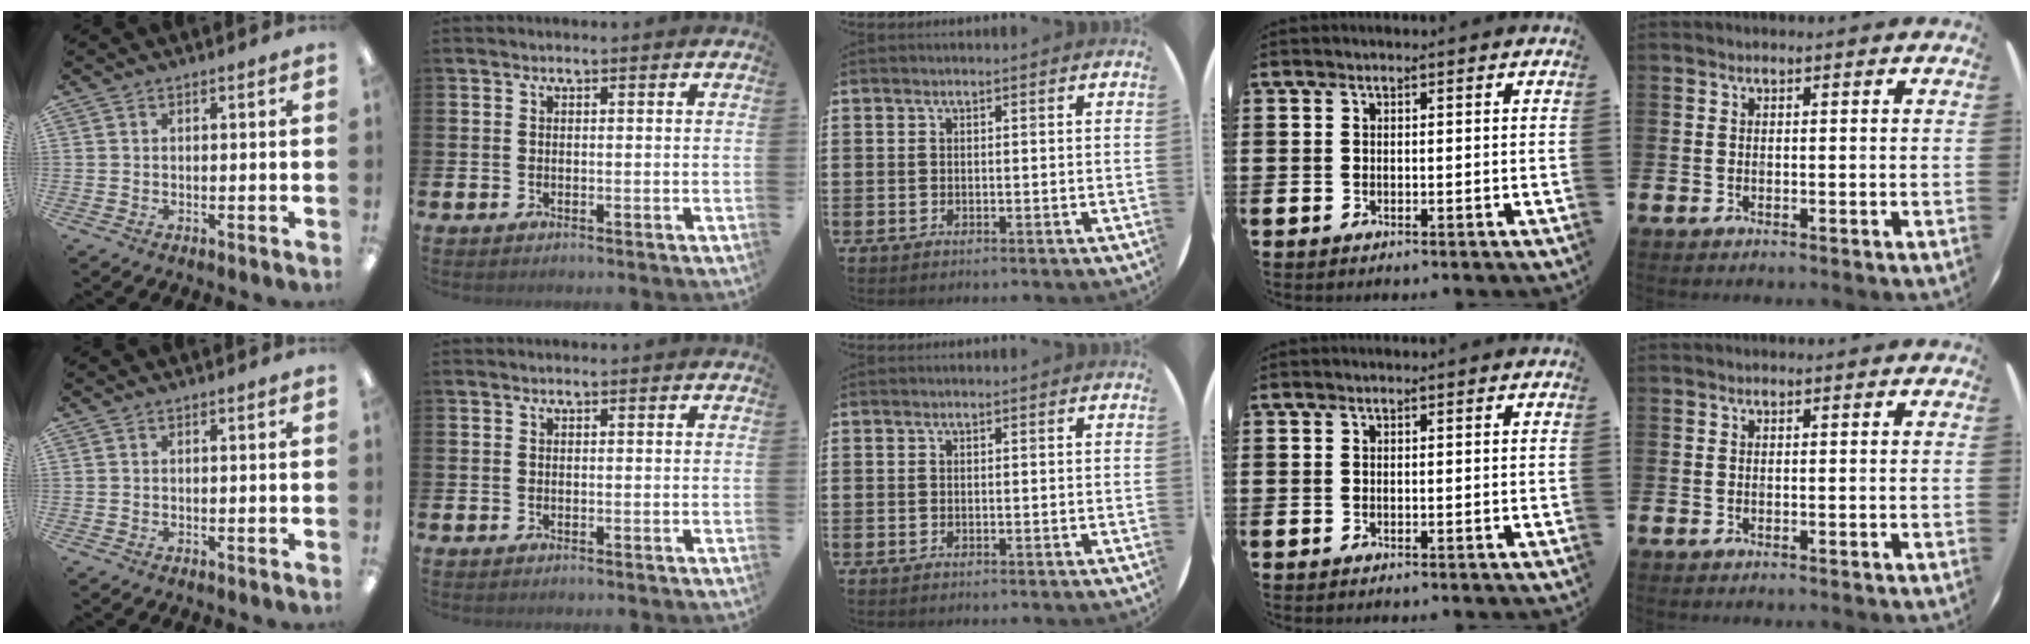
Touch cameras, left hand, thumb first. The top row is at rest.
{}